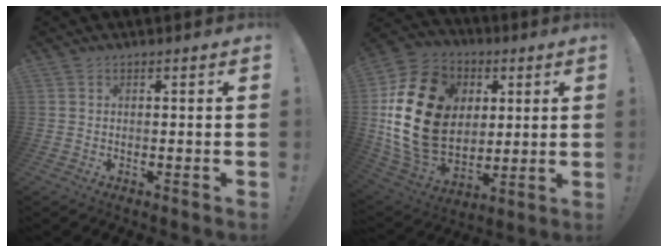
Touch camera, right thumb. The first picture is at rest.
{"total": 25.5, "force": [4.0, 19.3, 16.2], "torque": [-0.302, -0.014, 0.096]}